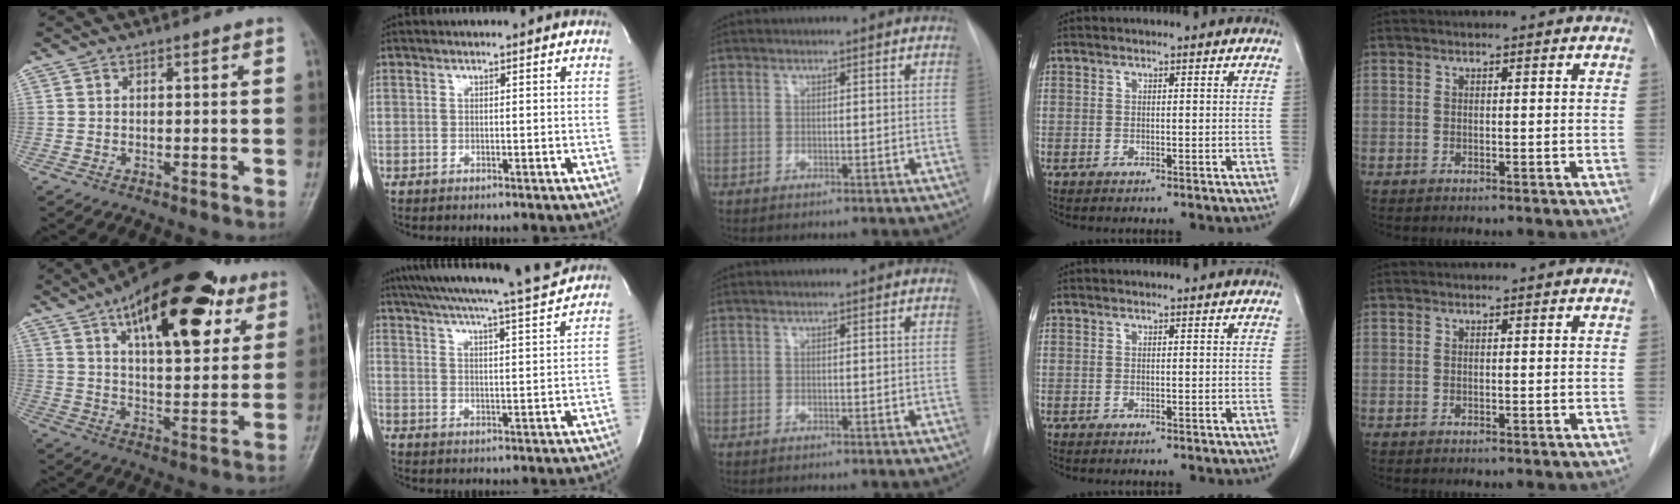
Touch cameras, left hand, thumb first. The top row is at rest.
{"thumb": {"total": 24.7, "force": [12.1, 10.8, 18.6], "torque": [-0.246, -0.021, 0.185]}, "index": {"total": 18.8, "force": [17.0, -1.0, 7.8], "torque": [-0.136, -0.025, 0.238]}}